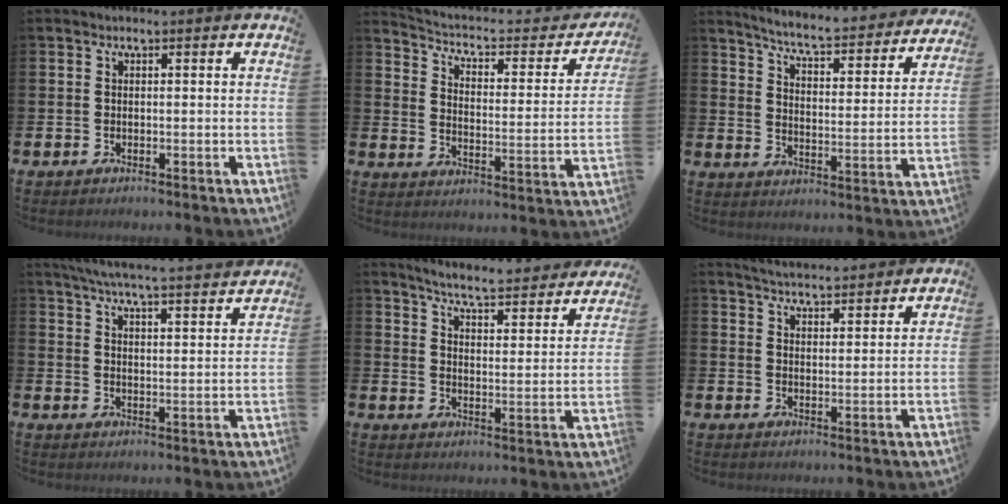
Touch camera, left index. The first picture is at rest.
{"total": 4.1, "force": [3.2, 1.8, 1.6], "torque": [-0.060, -0.027, 0.044]}
{"total": 5.9, "force": [5.5, 0.3, 2.0], "torque": [-0.061, -0.051, 0.086]}
{"total": 6.3, "force": [6.0, 0.0, 1.9], "torque": [-0.052, -0.046, 0.102]}
{"total": 5.6, "force": [5.3, -0.1, 1.8], "torque": [-0.053, -0.049, 0.084]}
{"total": 4.5, "force": [4.5, 0.0, 0.2], "torque": [-0.015, -0.032, 0.078]}